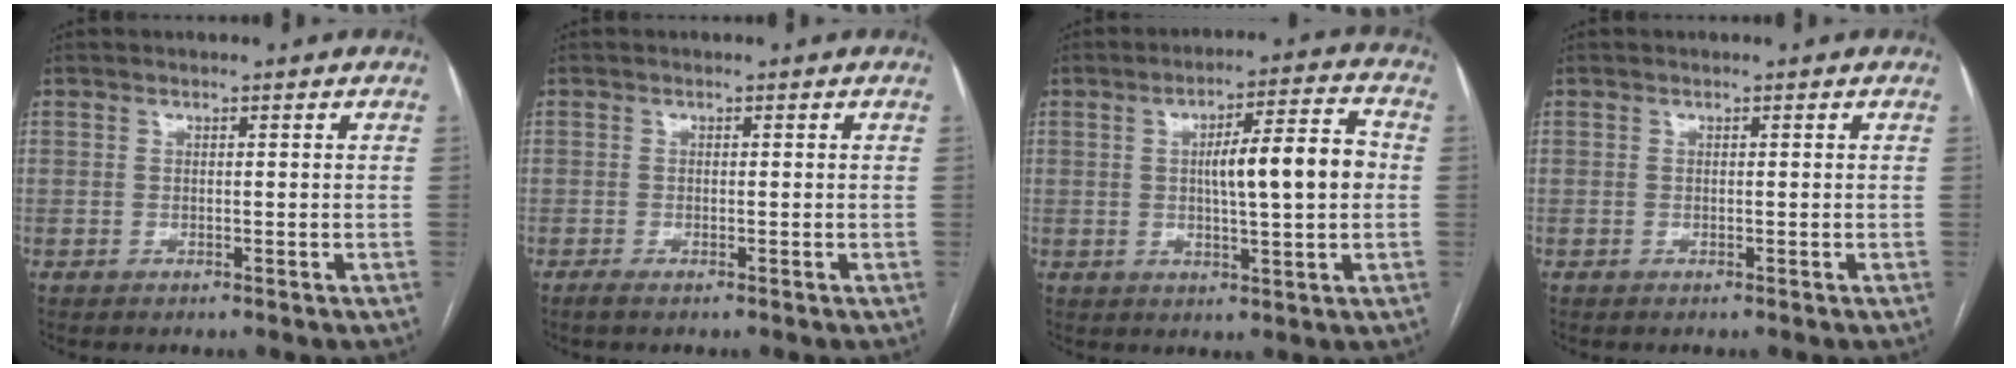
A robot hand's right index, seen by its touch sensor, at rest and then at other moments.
{"total": 1.0, "force": [-0.7, 0.1, 0.7], "torque": [-0.016, -0.002, -0.014]}
{"total": 10.6, "force": [0.6, 1.5, 10.5], "torque": [-0.164, 0.021, 0.010]}
{"total": 0.0}